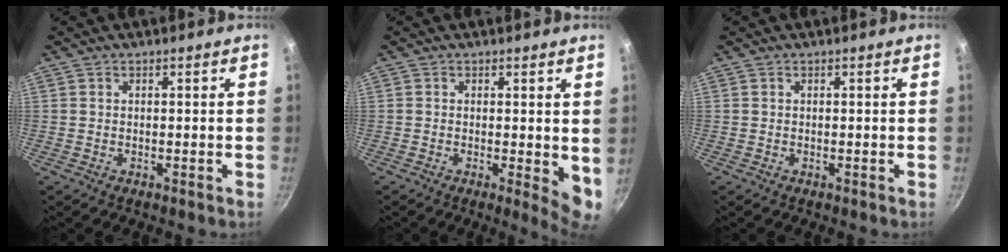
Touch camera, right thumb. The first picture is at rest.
{"total": 5.6, "force": [0.1, 1.8, 5.3], "torque": [-0.066, -0.015, 0.001]}
{"total": 0.0}